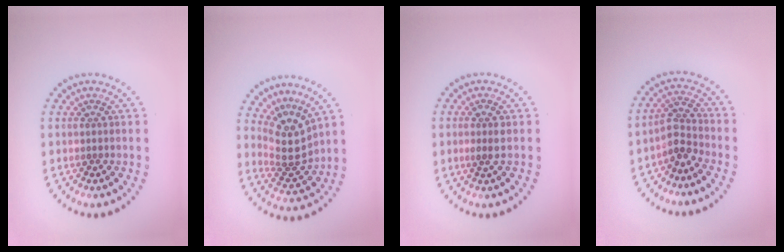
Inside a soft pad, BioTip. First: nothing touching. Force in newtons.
{"total": 3.6, "press": 2.6, "slide": 2.5}
{"total": 1.4, "press": 1.3, "slide": 0.6}
{"total": 2.6, "press": 2.0, "slide": 1.7}